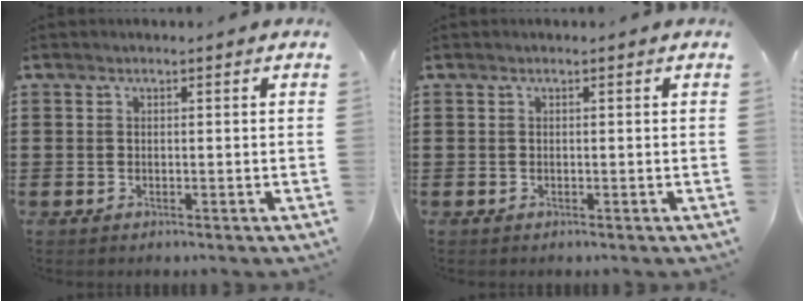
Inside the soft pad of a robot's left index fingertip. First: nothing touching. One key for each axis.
{"total": 0.0}